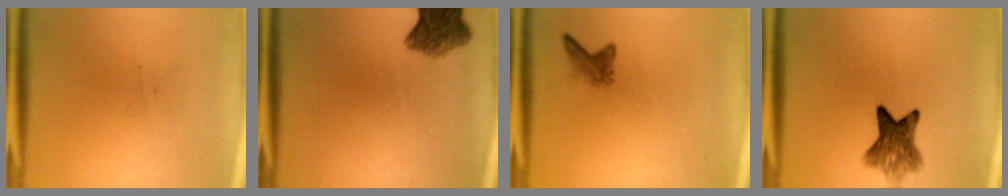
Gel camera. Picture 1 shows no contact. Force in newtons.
{"total": 6.6}
{"total": 1.7}
{"total": 6.5}